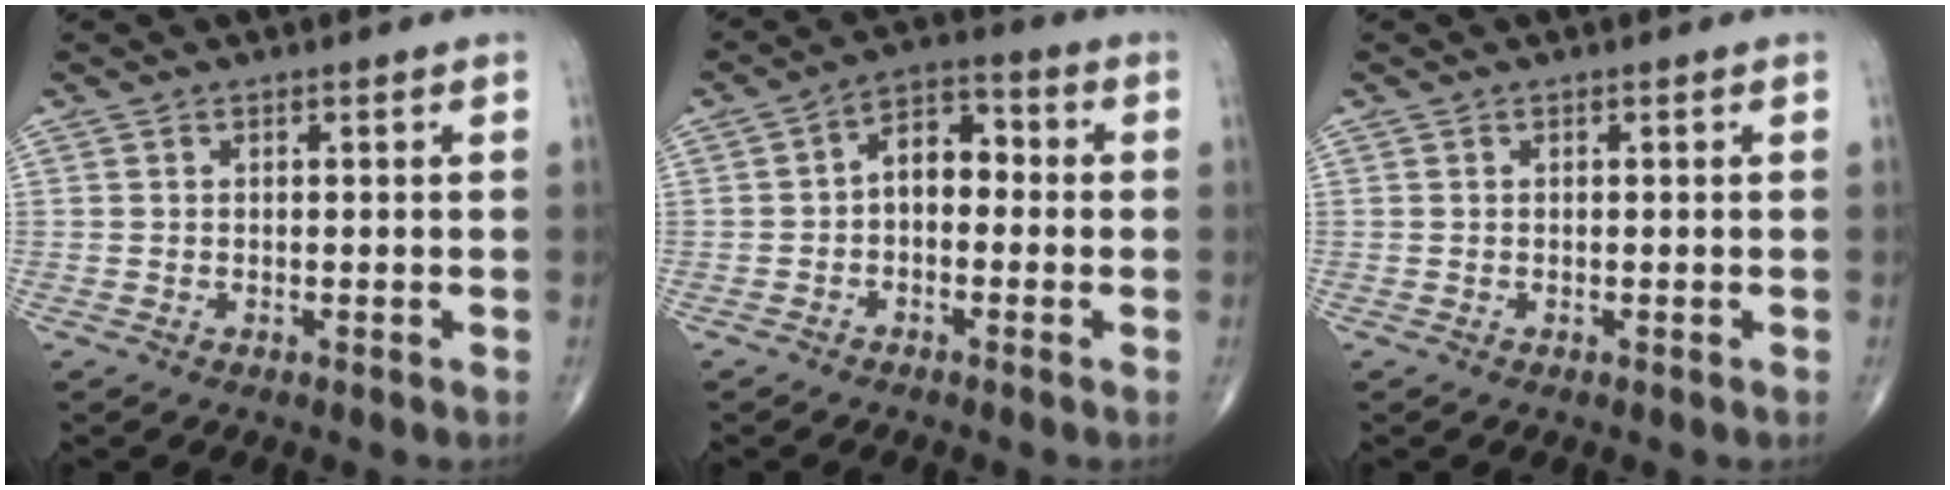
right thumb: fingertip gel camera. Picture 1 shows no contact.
{"total": 7.0, "force": [-0.5, 4.5, 5.3], "torque": [-0.062, 0.031, -0.023]}
{"total": 0.0}